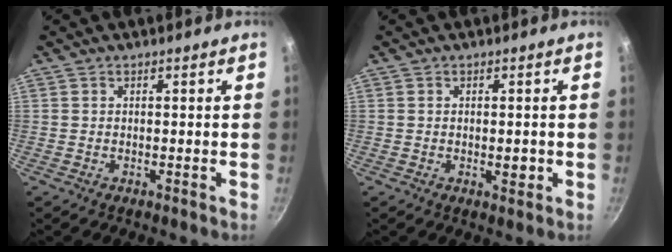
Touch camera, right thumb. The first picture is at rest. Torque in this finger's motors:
{"motor_torque": [0.31, -0.40, 0.29, -0.55, 0.01]}